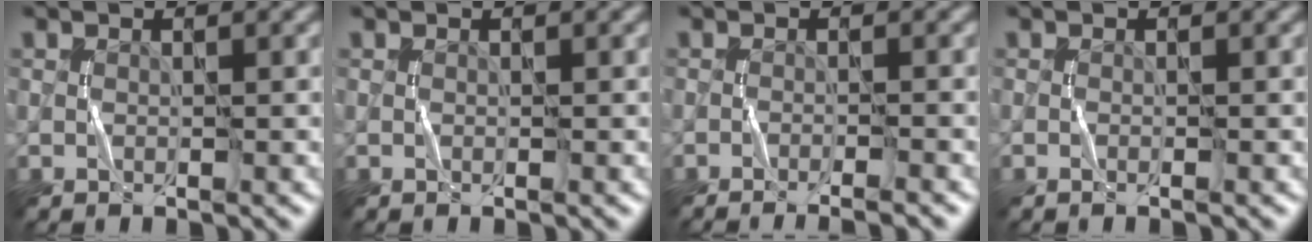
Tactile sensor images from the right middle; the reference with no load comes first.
{"total": 0.0}
{"total": 3.4, "force": [-2.7, 0.6, 2.1], "torque": [-0.022, 0.005, -0.045]}
{"total": 0.5, "force": [-0.3, 0.1, 0.4], "torque": [-0.007, -0.003, -0.007]}